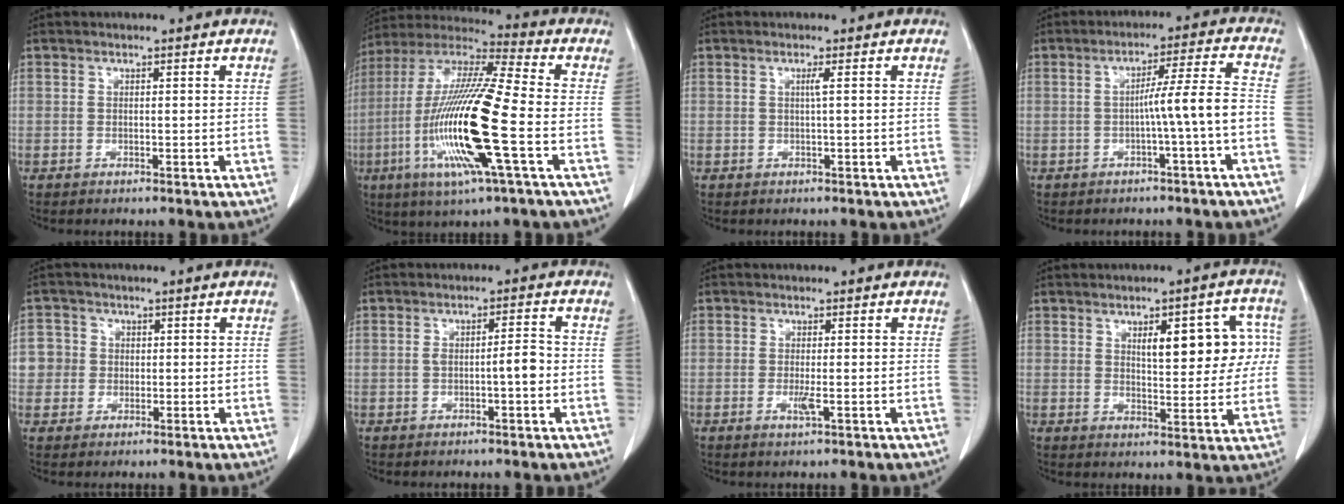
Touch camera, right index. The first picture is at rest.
{"total": 19.9, "force": [-5.1, 0.9, 19.2], "torque": [-0.408, -0.021, -0.102]}
{"total": 0.9, "force": [0.2, -0.3, 0.8], "torque": [-0.015, 0.000, 0.004]}
{"total": 6.7, "force": [-2.0, -1.3, 6.3], "torque": [-0.096, 0.017, -0.027]}
{"total": 4.1, "force": [0.2, 4.0, 0.2], "torque": [0.006, 0.013, 0.004]}
{"total": 3.2, "force": [-0.8, 0.4, 3.1], "torque": [-0.050, 0.006, -0.012]}
{"total": 1.6, "force": [-0.5, -0.1, 1.6], "torque": [-0.032, -0.006, -0.008]}
{"total": 10.6, "force": [2.9, 3.7, 9.4], "torque": [-0.116, 0.026, 0.042]}